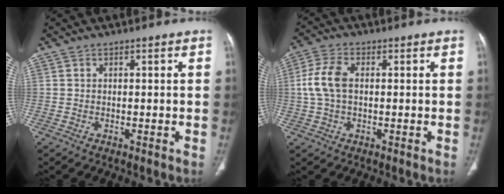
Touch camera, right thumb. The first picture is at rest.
{"total": 6.9, "force": [0.5, 4.0, 5.6], "torque": [-0.129, 0.016, 0.007]}